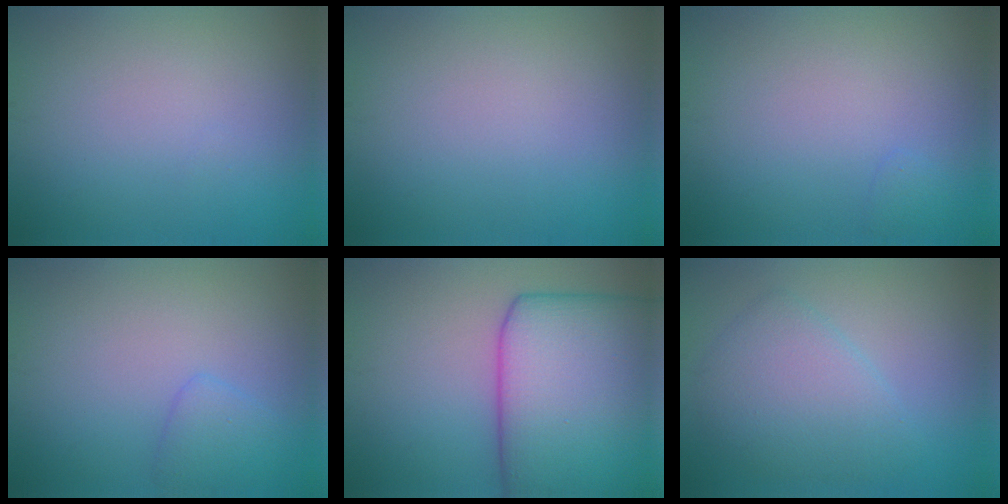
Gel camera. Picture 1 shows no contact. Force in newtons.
{"total": 0.0}
{"total": 0.6, "press": 0.6, "slide": 0.0}
{"total": 1.7, "press": 1.7, "slide": 0.2}
{"total": 13.4, "press": 13.4, "slide": 0.4}
{"total": 4.6, "press": 4.6, "slide": 0.2}